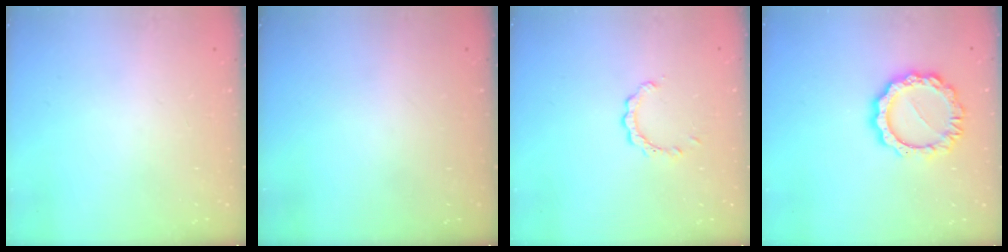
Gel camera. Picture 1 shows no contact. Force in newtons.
{"total": 0.0}
{"total": 2.3, "press": 2.3, "slide": 0.3}
{"total": 12.1, "press": 12.0, "slide": 1.1}